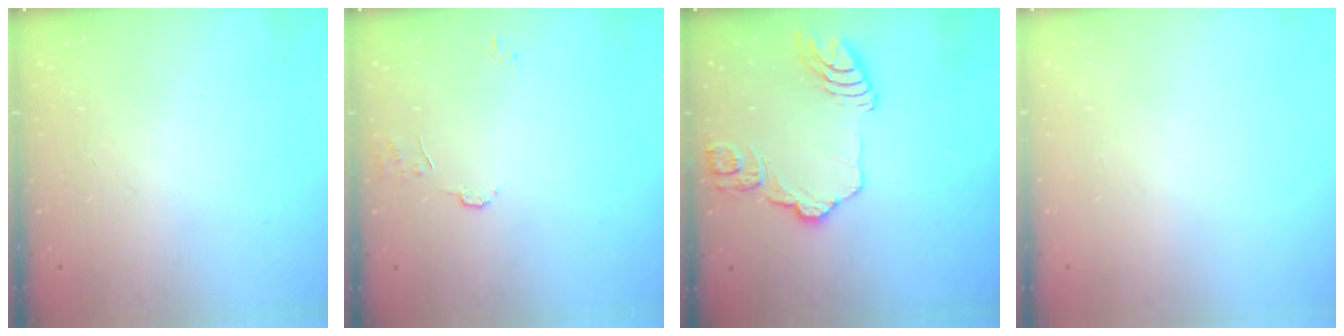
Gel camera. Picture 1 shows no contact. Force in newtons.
{"total": 5.6, "press": 5.6, "slide": 0.4}
{"total": 14.7, "press": 14.6, "slide": 1.4}
{"total": 0.0}